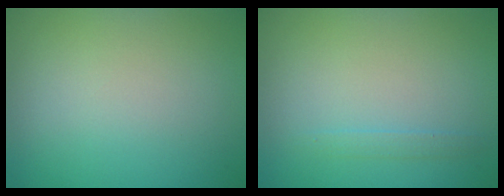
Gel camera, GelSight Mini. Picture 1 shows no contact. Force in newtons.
{"total": 0.9, "press": 0.9, "slide": 0.1}